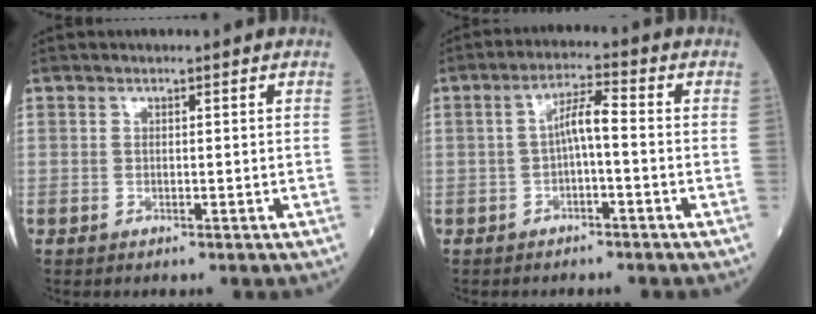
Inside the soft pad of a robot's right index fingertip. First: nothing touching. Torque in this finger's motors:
{"motor_torque": [0.55, -0.21, 0.24, 0.09]}